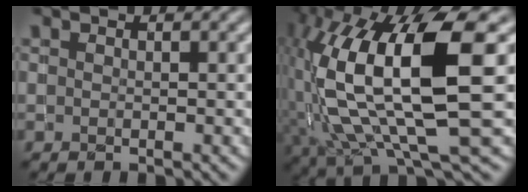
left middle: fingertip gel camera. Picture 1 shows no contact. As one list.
[{"total": 14.5, "force": [1.2, 4.7, 13.6], "torque": [-0.274, -0.005, 0.027]}]